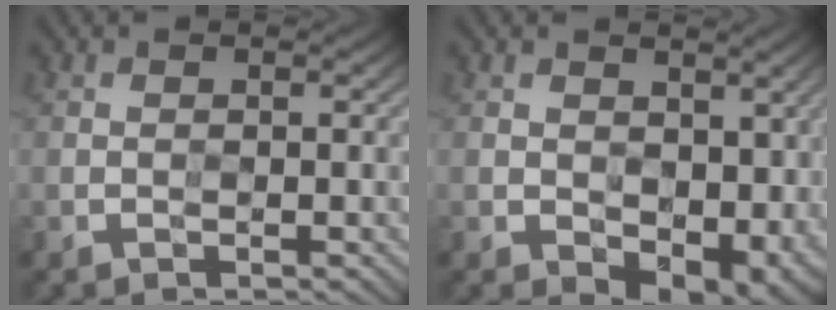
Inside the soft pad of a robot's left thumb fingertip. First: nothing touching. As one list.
[{"total": 6.2, "force": [-0.2, 4.3, 4.5], "torque": [-0.071, -0.022, 0.000]}]